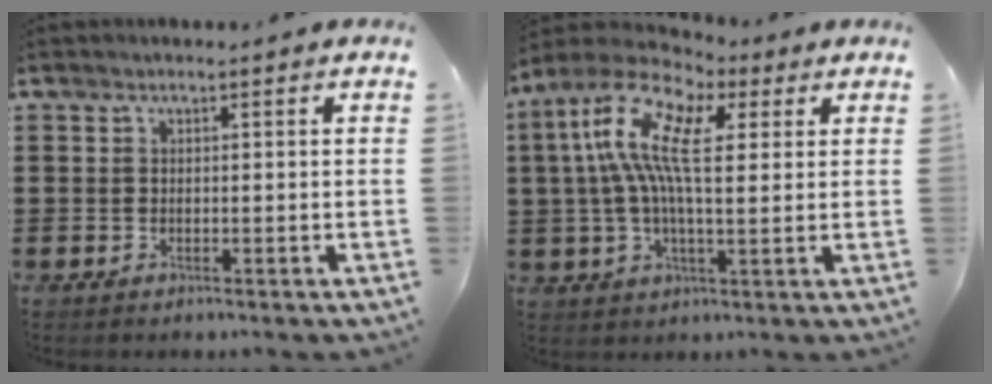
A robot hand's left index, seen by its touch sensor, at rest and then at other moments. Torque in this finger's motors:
{"motor_torque": [2.14, 0.00, 1.05, 0.21]}